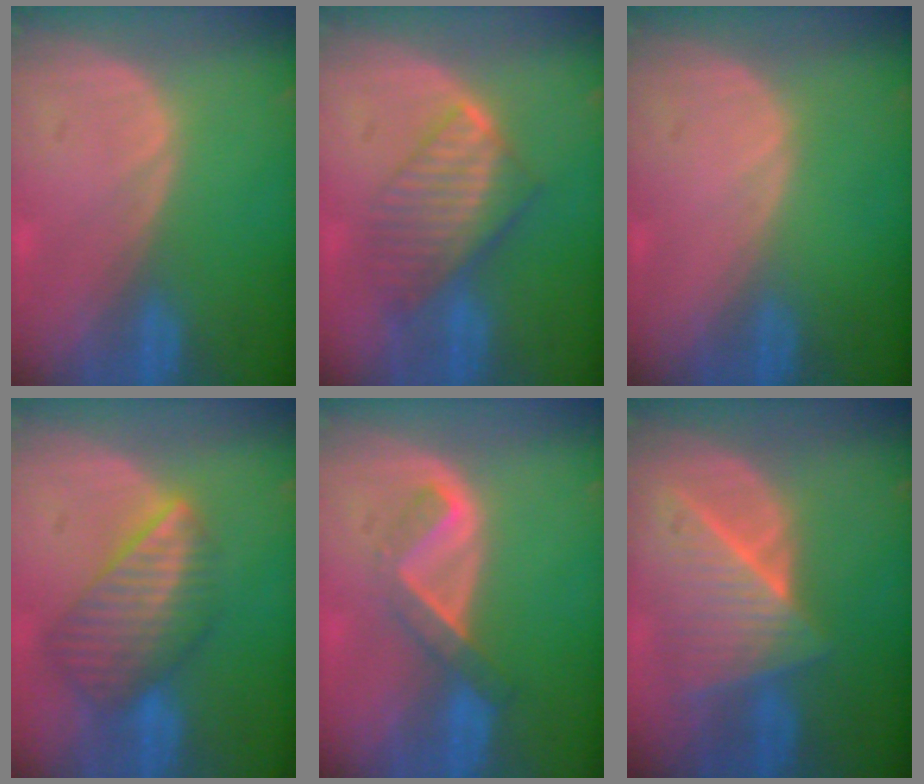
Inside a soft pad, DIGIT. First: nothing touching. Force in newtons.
{"total": 7.6, "press": 6.9, "slide": 3.2}
{"total": 0.0}
{"total": 8.4, "press": 7.4, "slide": 3.9}
{"total": 5.2, "press": 4.4, "slide": 2.8}
{"total": 7.7, "press": 7.5, "slide": 2.0}